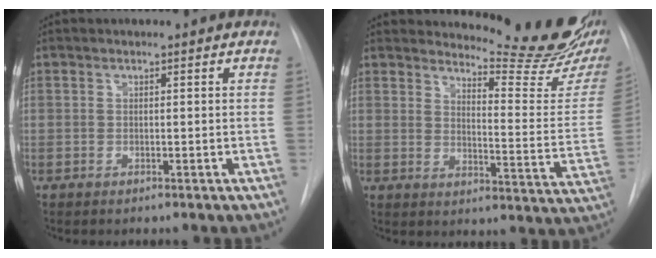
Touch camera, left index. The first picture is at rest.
{"total": 15.9, "force": [14.8, 0.0, 5.8], "torque": [-0.082, -0.112, 0.176]}